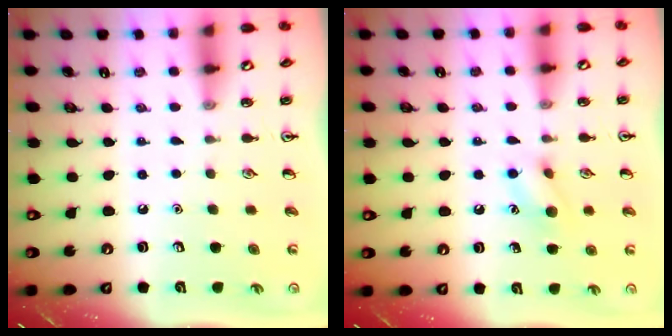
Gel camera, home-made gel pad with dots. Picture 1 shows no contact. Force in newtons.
{"total": 8.3, "press": 8.3, "slide": 0.7}